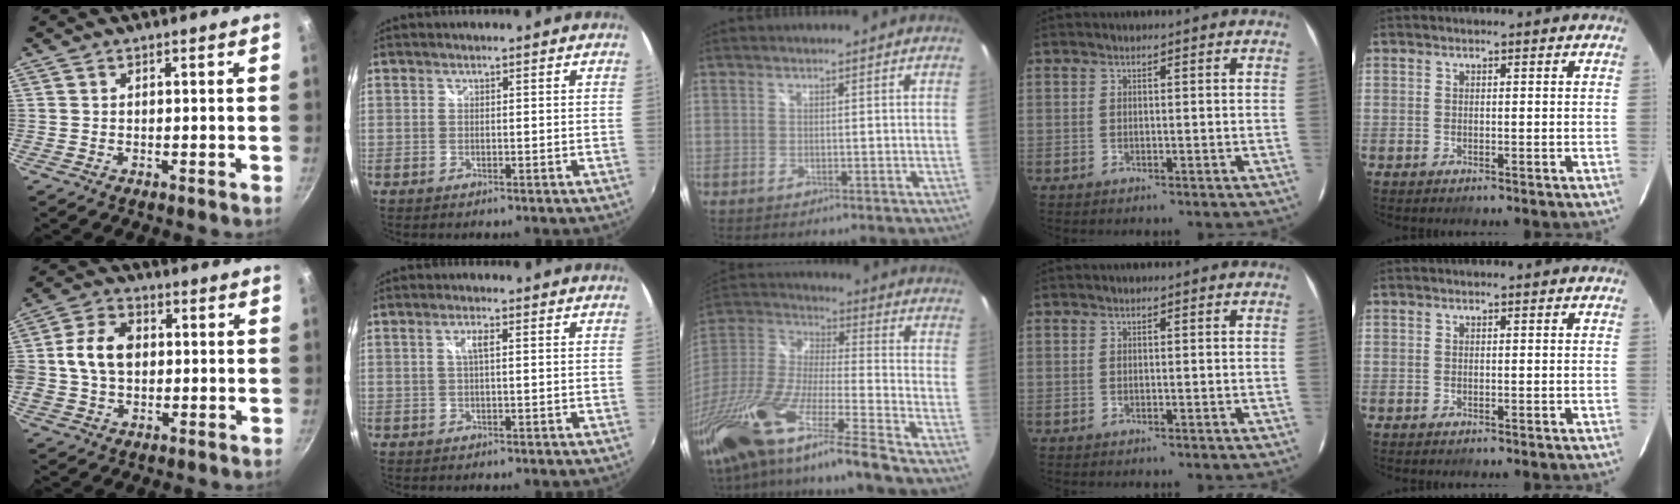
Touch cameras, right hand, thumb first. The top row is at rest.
{"thumb": {"total": 10.0, "force": [0.6, 7.3, 6.8], "torque": [-0.112, 0.016, -0.001]}, "index": {"total": 2.1, "force": [0.4, 0.2, 2.1], "torque": [-0.038, 0.003, 0.005]}, "middle": {"total": 22.6, "force": [-17.3, -0.2, 14.5], "torque": [-0.262, -0.055, -0.323]}}